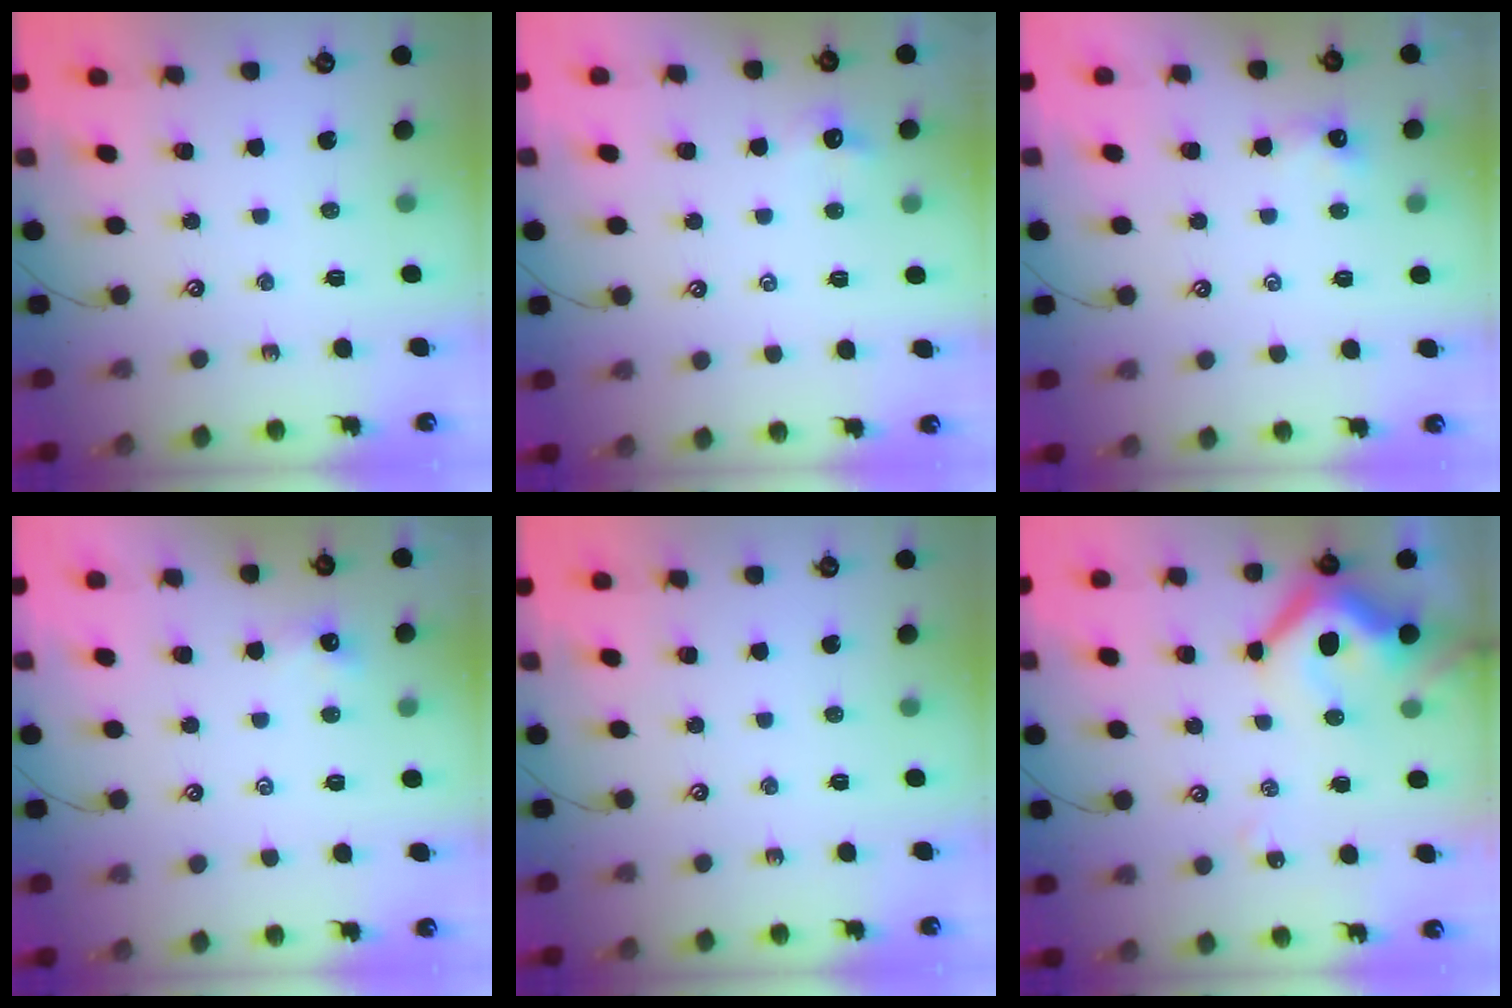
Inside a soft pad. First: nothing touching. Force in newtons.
{"total": 0.7, "press": 0.3, "slide": 0.6}
{"total": 0.0}
{"total": 0.0}
{"total": 0.0}
{"total": 12.6, "press": 12.5, "slide": 1.5}